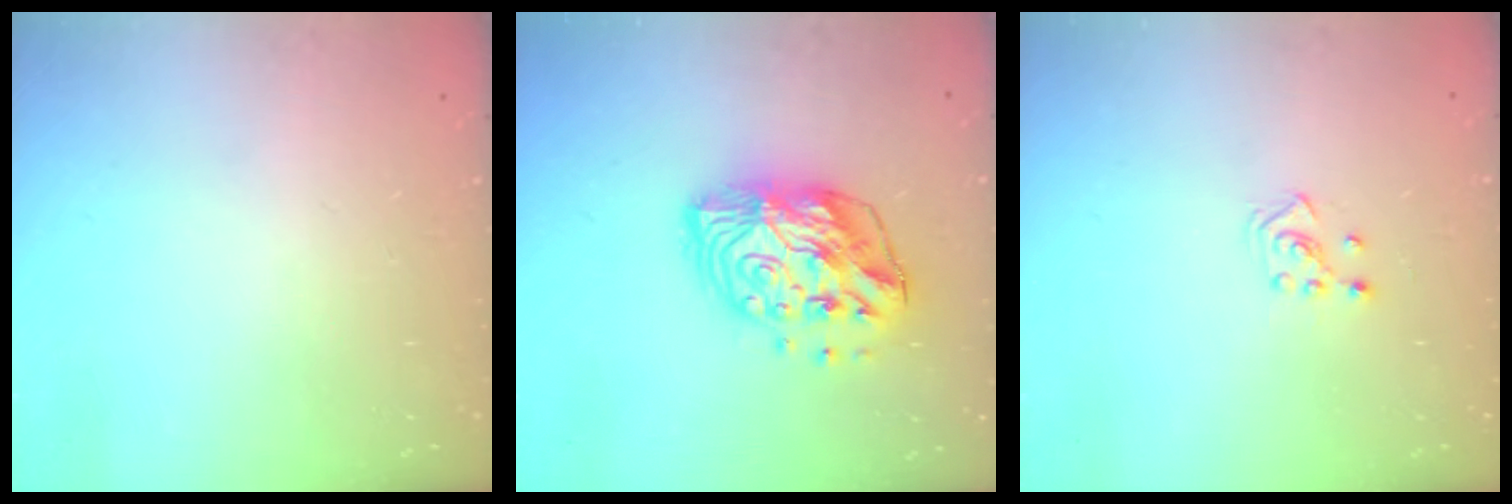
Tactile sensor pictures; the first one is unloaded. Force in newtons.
{"total": 13.7, "press": 13.6, "slide": 1.2}
{"total": 3.4, "press": 3.4, "slide": 0.6}